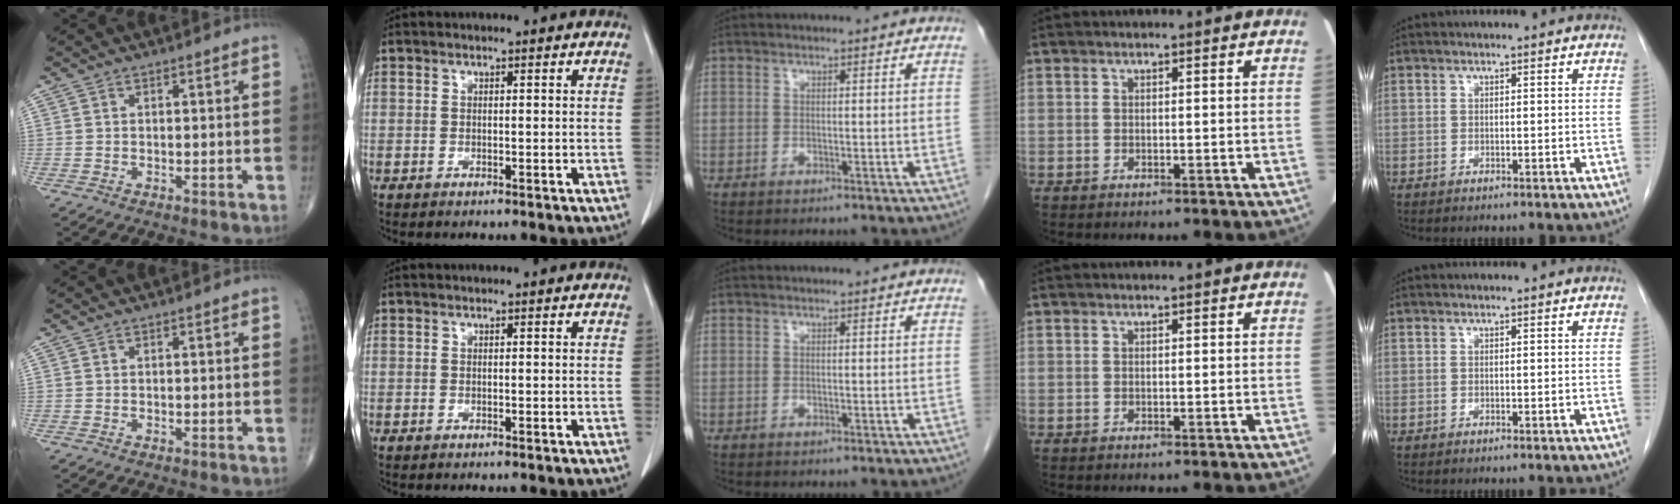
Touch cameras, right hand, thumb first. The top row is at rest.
{}